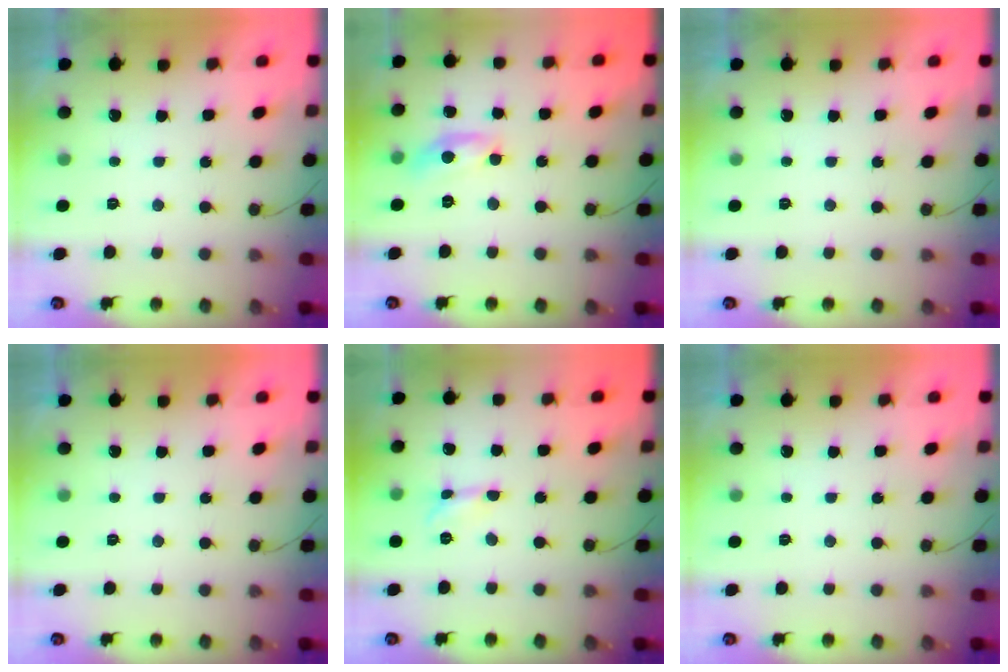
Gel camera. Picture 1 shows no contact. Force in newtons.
{"total": 9.7, "press": 9.7, "slide": 0.4}
{"total": 0.0}
{"total": 0.0}
{"total": 2.5, "press": 2.5, "slide": 0.3}
{"total": 0.0}